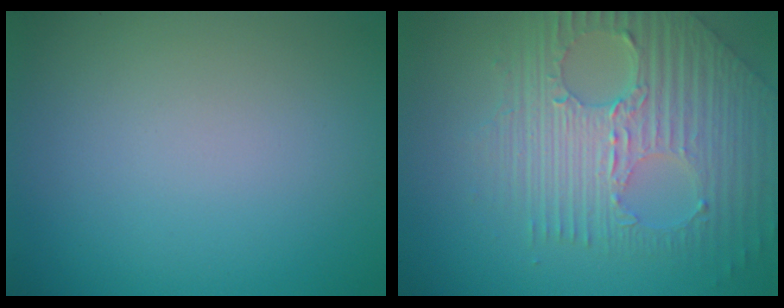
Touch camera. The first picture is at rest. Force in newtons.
{"total": 7.8, "press": 5.2, "slide": 5.8}